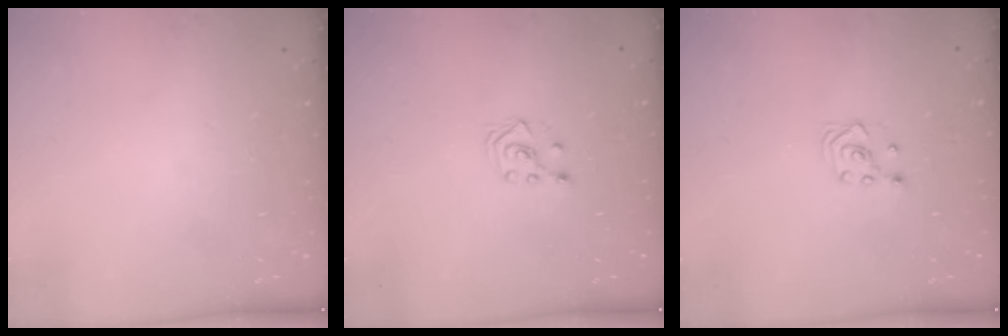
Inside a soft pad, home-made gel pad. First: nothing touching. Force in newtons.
{"total": 3.7, "press": 3.7, "slide": 0.7}
{"total": 3.0, "press": 2.6, "slide": 1.5}